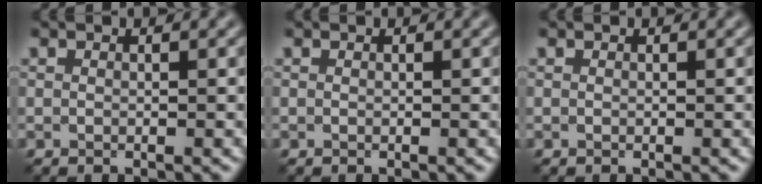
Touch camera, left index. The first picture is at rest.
{"total": 0.0}
{"total": 0.0}